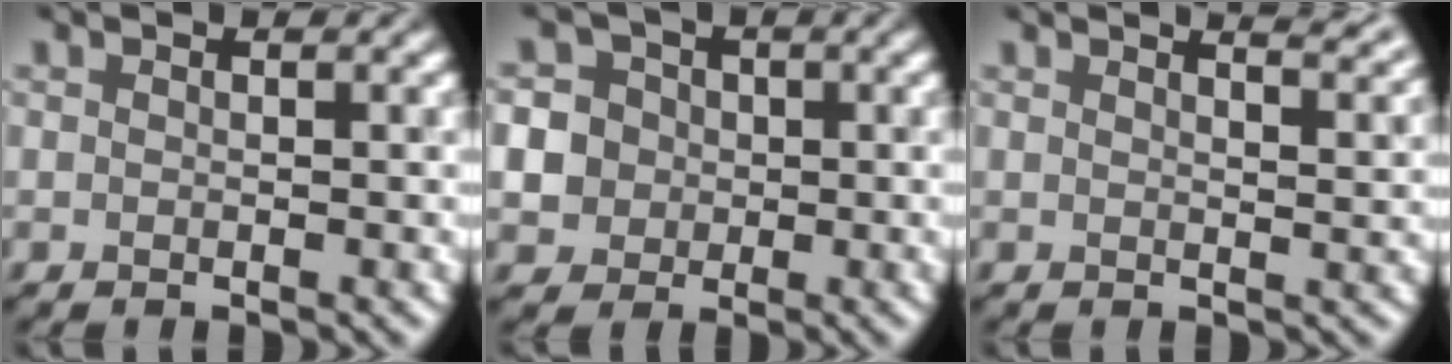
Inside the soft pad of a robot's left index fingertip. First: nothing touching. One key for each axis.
{"total": 7.5, "fx": -0.2, "fy": 7.1, "fz": 2.3, "tx": -0.051, "ty": 0.021, "tz": -0.020}
{"total": 5.8, "fx": 4.3, "fy": 2.2, "fz": 3.1, "tx": -0.012, "ty": 0.040, "tz": 0.021}